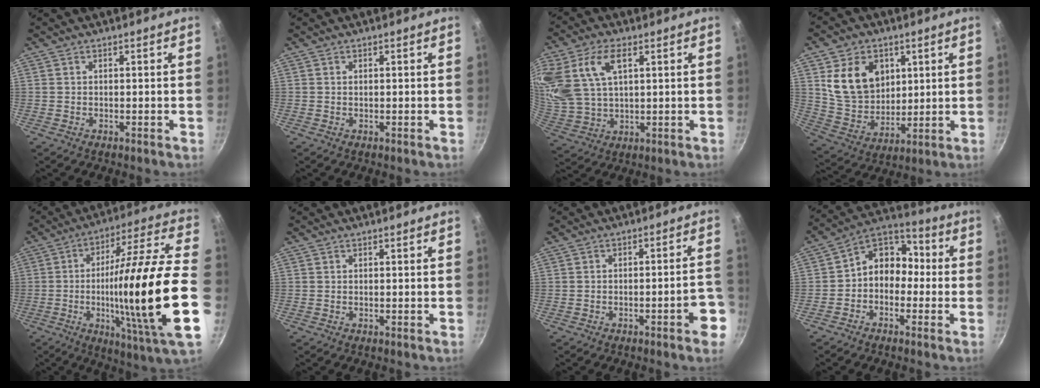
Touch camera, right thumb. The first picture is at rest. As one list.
[{"total": 0.0}, {"total": 17.3, "force": [6.3, 10.2, 12.4], "torque": [-0.263, 0.003, 0.135]}, {"total": 14.6, "force": [4.5, 11.2, 8.1], "torque": [-0.115, -0.022, 0.093]}, {"total": 28.4, "force": [-4.9, 4.5, 27.7], "torque": [-0.418, 0.022, -0.073]}, {"total": 0.0}, {"total": 6.6, "force": [-3.2, 1.5, 5.6], "torque": [-0.057, 0.033, -0.036]}, {"total": 9.8, "force": [-1.3, 7.8, 5.8], "torque": [-0.051, 0.051, -0.047]}]